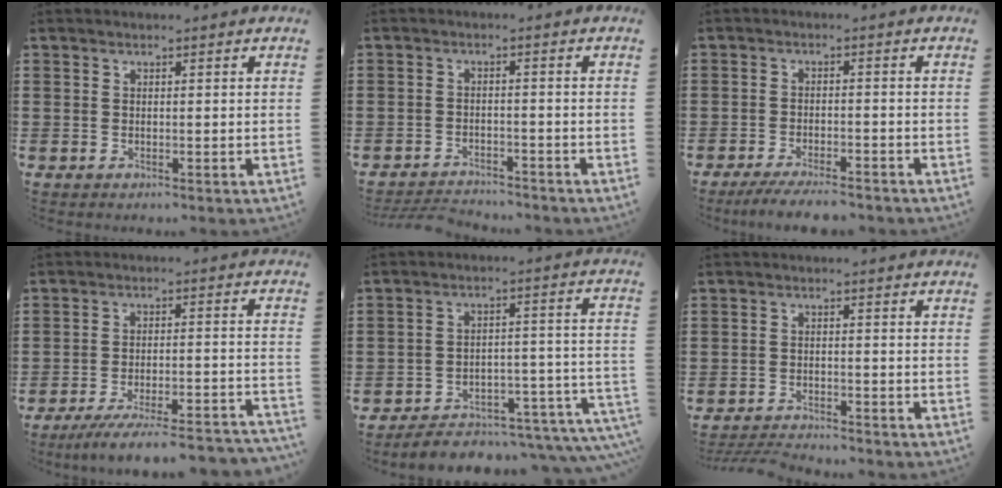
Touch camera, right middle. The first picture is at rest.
{"total": 3.2, "force": [-3.1, 0.3, 0.4], "torque": [-0.011, -0.002, -0.065]}
{"total": 4.0, "force": [-3.7, 0.2, 1.6], "torque": [-0.033, -0.007, -0.071]}
{"total": 6.6, "force": [-5.8, -0.1, 3.0], "torque": [-0.049, -0.009, -0.108]}
{"total": 4.4, "force": [-3.9, 1.3, 1.5], "torque": [-0.028, -0.004, -0.078]}
{"total": 3.0, "force": [-3.0, 0.1, 0.6], "torque": [-0.020, -0.004, -0.063]}